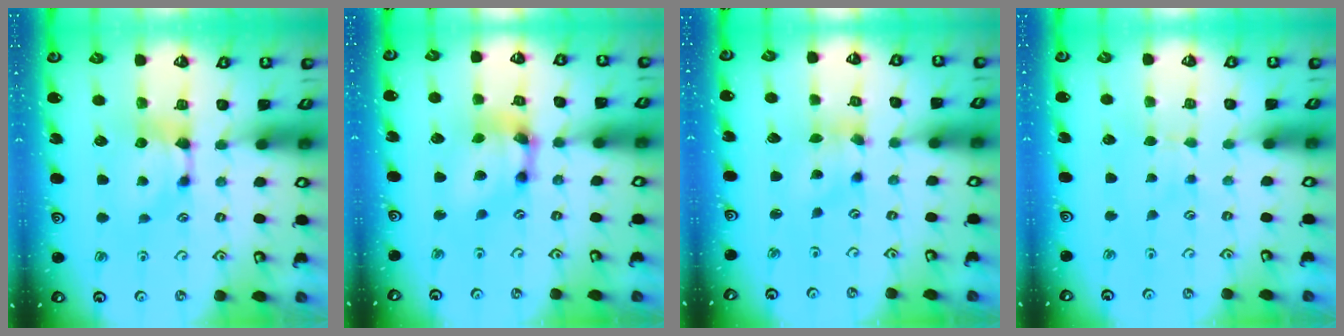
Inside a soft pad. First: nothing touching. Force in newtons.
{"total": 6.0, "press": 5.5, "slide": 2.4}
{"total": 1.9, "press": 1.4, "slide": 1.3}
{"total": 3.1, "press": 3.1, "slide": 0.3}